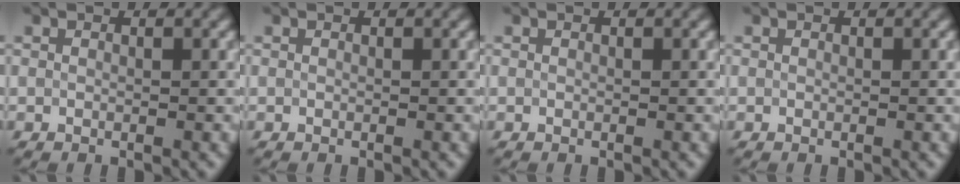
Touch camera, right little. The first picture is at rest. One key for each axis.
{"total": 0.0}
{"total": 0.0}
{"total": 0.0}